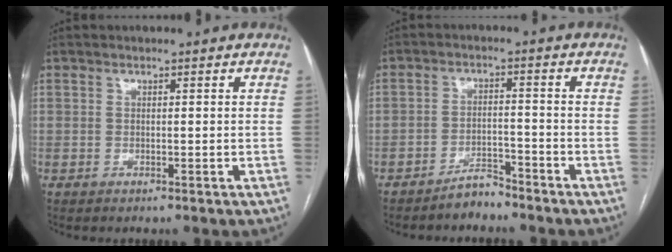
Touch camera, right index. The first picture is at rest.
{"total": 3.6, "force": [-3.4, 1.0, 0.8], "torque": [-0.011, -0.001, -0.058]}